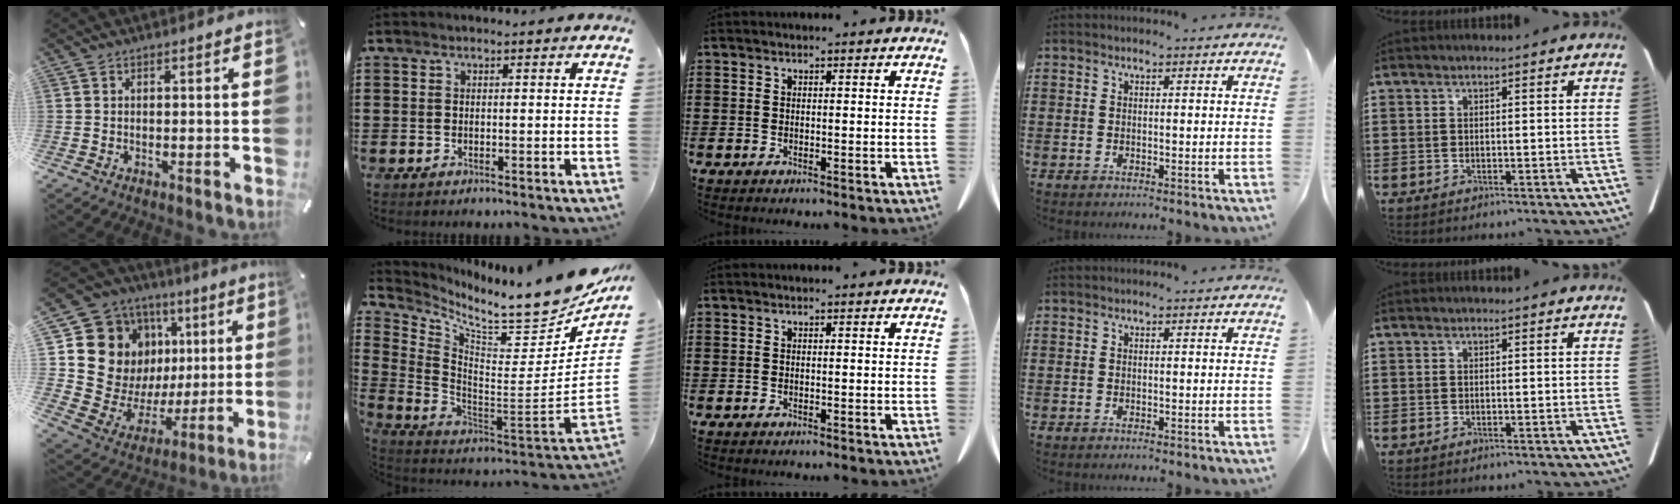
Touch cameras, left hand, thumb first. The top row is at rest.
{"thumb": {"total": 17.1, "force": [6.3, 14.9, 5.6], "torque": [-0.097, -0.060, 0.152]}, "index": {"total": 10.9, "force": [9.3, 1.0, 5.5], "torque": [-0.099, -0.094, 0.150]}}